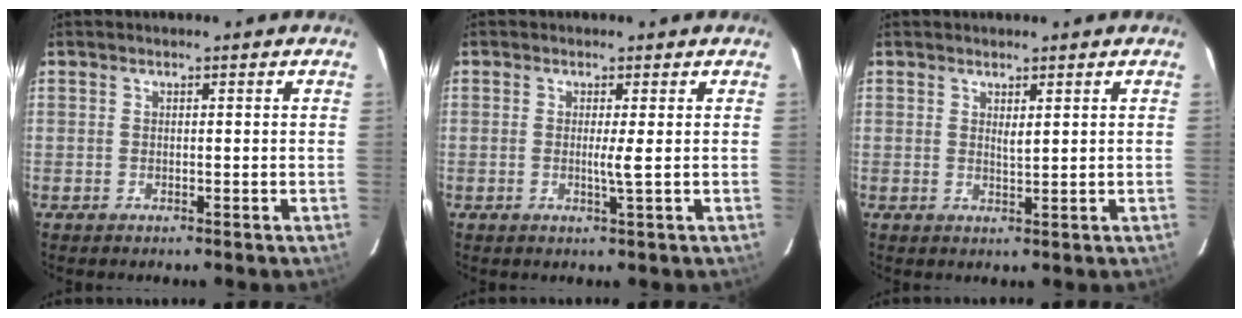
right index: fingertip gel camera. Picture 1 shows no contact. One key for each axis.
{"total": 1.9, "fx": 0.0, "fy": -0.5, "fz": 1.9, "tx": -0.034, "ty": -0.003, "tz": -0.003}
{"total": 1.3, "fx": 0.7, "fy": 0.1, "fz": 1.0, "tx": -0.022, "ty": -0.005, "tz": 0.014}